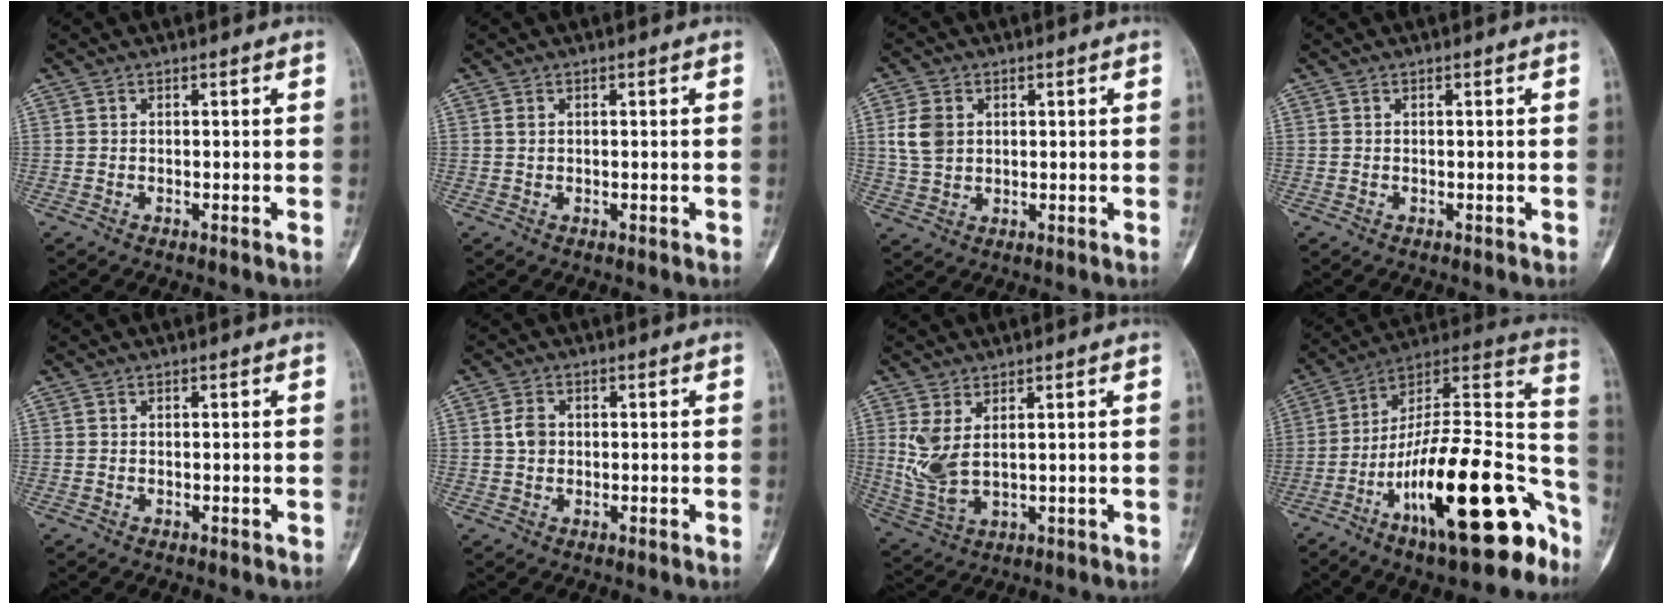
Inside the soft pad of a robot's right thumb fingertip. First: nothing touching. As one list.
[{"total": 1.5, "force": [0.3, 1.2, 0.8], "torque": [-0.008, 0.000, 0.006]}, {"total": 6.1, "force": [1.2, 4.7, 3.7], "torque": [-0.062, 0.000, 0.025]}, {"total": 0.0}, {"total": 0.0}, {"total": 3.2, "force": [0.2, 2.5, 1.9], "torque": [-0.025, 0.004, 0.000]}, {"total": 7.4, "force": [1.7, 4.1, 5.9], "torque": [-0.126, -0.009, 0.053]}, {"total": 28.3, "force": [-13.9, 9.4, 22.8], "torque": [-0.289, 0.090, -0.225]}]